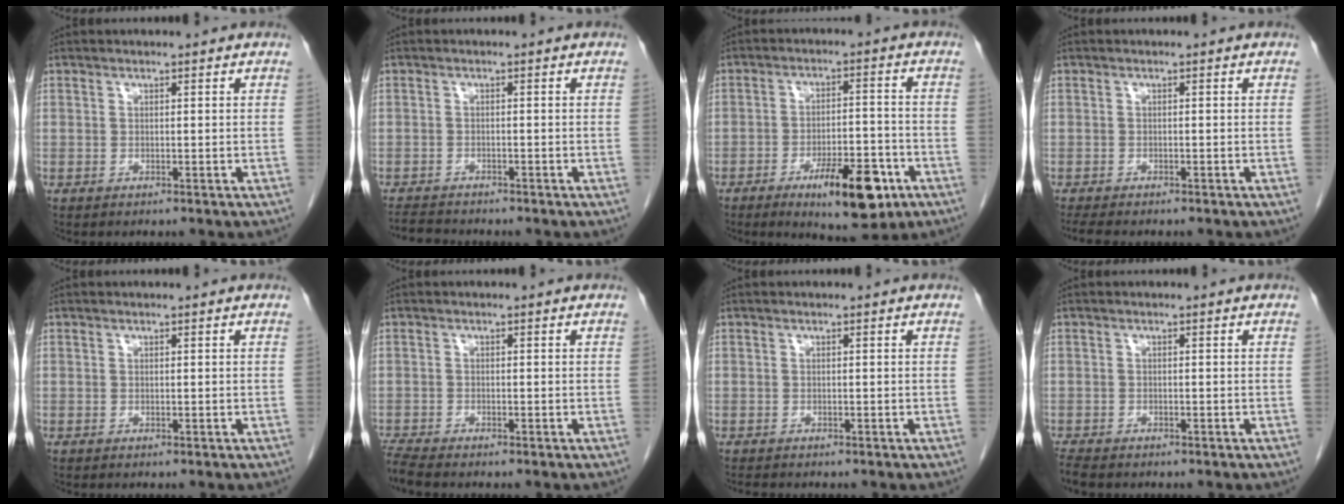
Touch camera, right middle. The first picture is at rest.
{"total": 3.8, "force": [-3.7, 0.6, 0.7], "torque": [-0.014, -0.015, -0.062]}
{"total": 11.2, "force": [-5.9, 3.1, 9.0], "torque": [-0.135, -0.006, -0.083]}
{"total": 4.4, "force": [-3.7, 1.0, 2.2], "torque": [-0.039, -0.013, -0.053]}
{"total": 0.0}
{"total": 2.4, "force": [-2.3, -0.1, 0.7], "torque": [-0.026, -0.015, -0.046]}
{"total": 1.2, "force": [-1.1, 0.3, 0.5], "torque": [-0.016, -0.005, -0.015]}
{"total": 2.7, "force": [-2.3, 0.8, 1.1], "torque": [-0.030, -0.010, -0.037]}